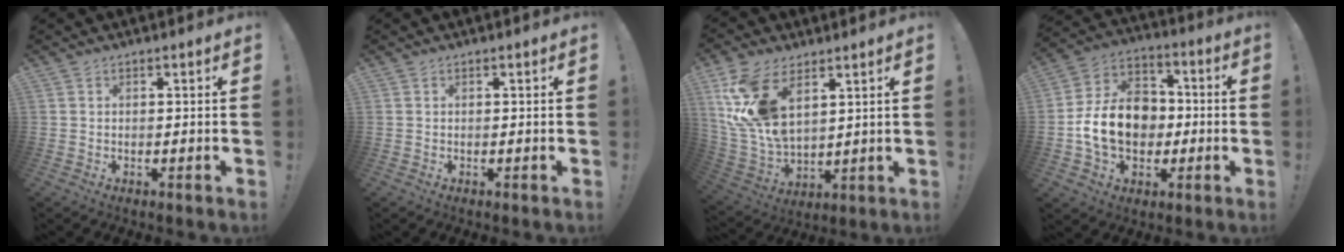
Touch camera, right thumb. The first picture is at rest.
{"total": 0.0}
{"total": 15.9, "force": [7.7, 9.0, 10.5], "torque": [-0.218, -0.038, 0.144]}
{"total": 17.7, "force": [-1.9, 13.8, 10.9], "torque": [-0.191, 0.030, -0.023]}